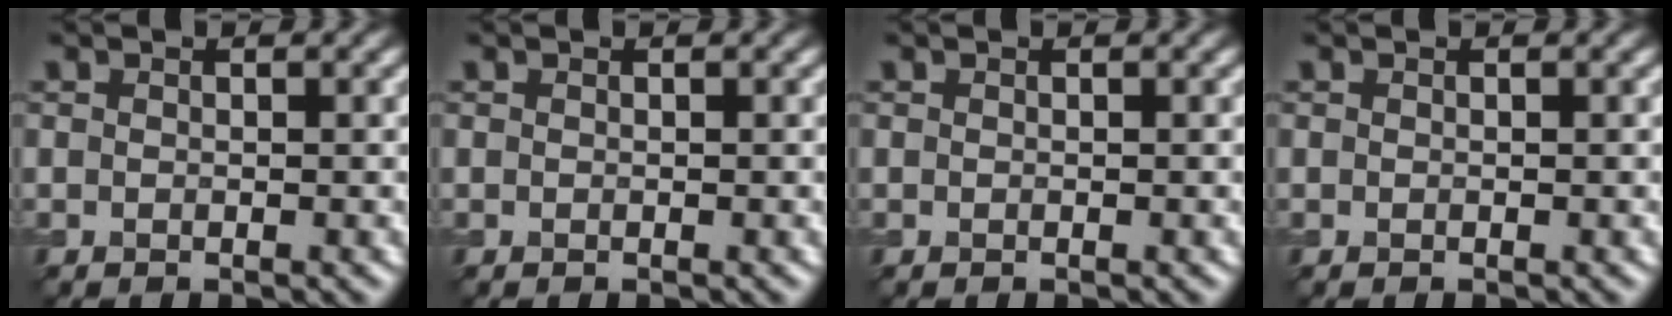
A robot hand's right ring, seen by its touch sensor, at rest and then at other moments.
{"total": 0.0}
{"total": 0.0}
{"total": 0.0}